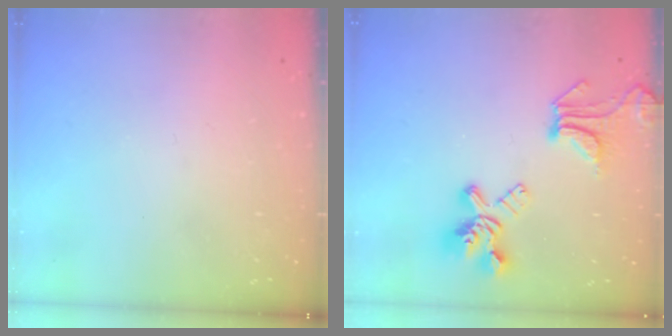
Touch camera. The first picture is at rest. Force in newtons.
{"total": 9.1, "press": 8.9, "slide": 2.1}